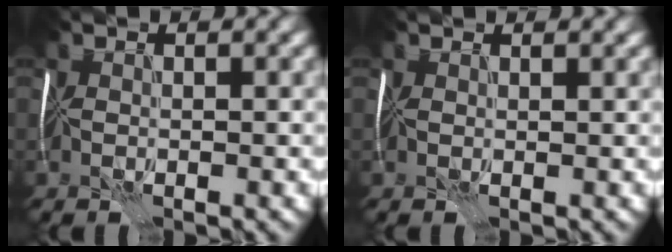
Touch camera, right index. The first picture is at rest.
{"total": 1.3, "force": [1.1, 0.4, 0.6], "torque": [-0.012, 0.002, 0.011]}